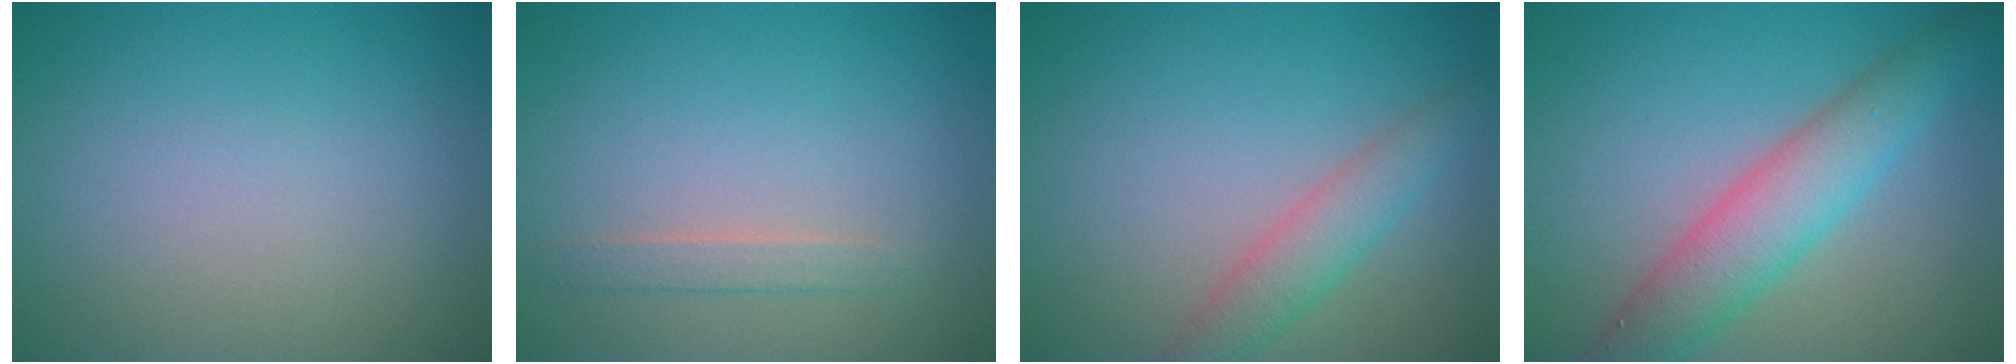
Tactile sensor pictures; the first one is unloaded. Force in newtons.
{"total": 1.3, "press": 1.3, "slide": 0.1}
{"total": 2.9, "press": 2.9, "slide": 0.1}
{"total": 5.6, "press": 5.6, "slide": 0.3}